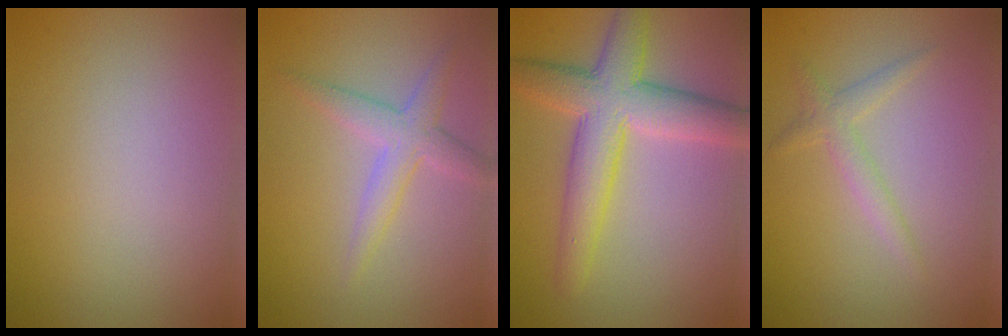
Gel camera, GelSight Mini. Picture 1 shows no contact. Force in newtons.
{"total": 2.7, "press": 2.7, "slide": 0.0}
{"total": 6.6, "press": 6.6, "slide": 0.2}
{"total": 1.7, "press": 1.7, "slide": 0.1}